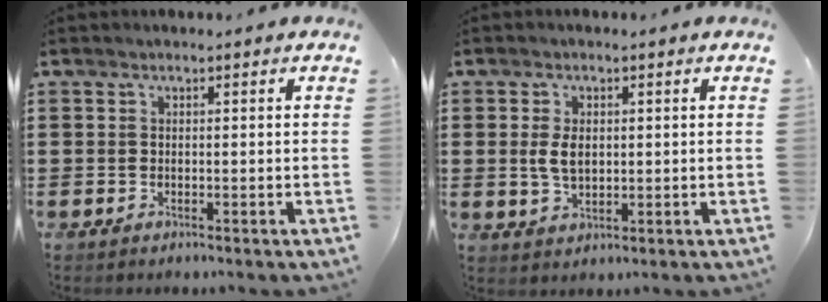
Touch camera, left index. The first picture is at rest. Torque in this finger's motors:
{"motor_torque": [0.62, 0.57, 0.44, 0.05]}